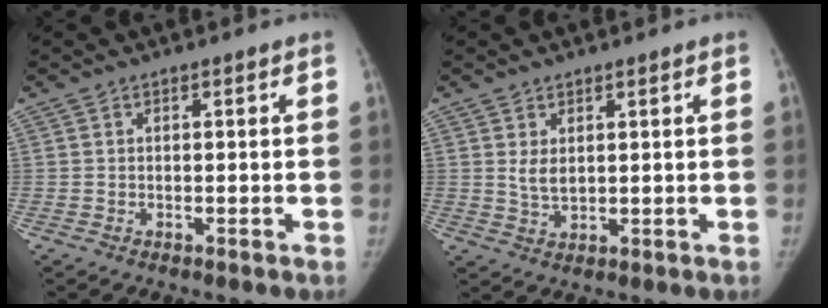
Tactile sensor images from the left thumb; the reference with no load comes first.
{"total": 3.2, "force": [1.4, 1.7, 2.2], "torque": [-0.036, -0.017, 0.033]}